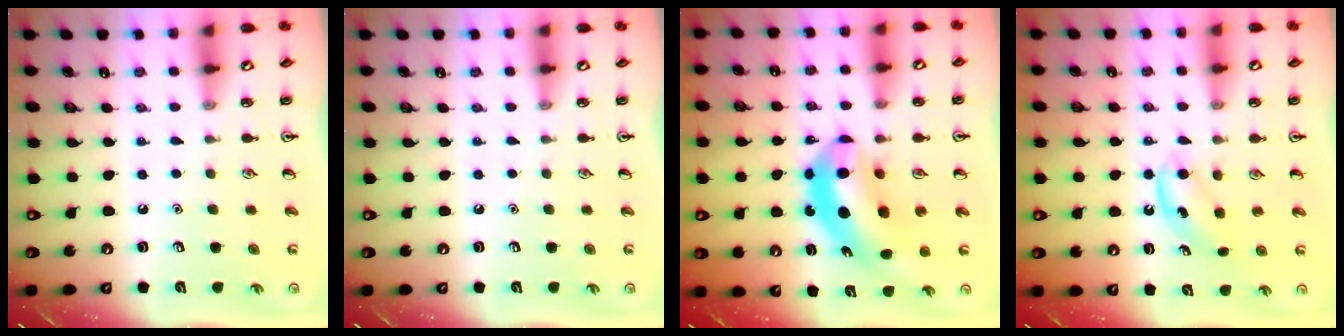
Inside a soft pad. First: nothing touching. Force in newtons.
{"total": 0.0}
{"total": 11.7, "press": 11.1, "slide": 3.7}
{"total": 5.6, "press": 5.4, "slide": 1.4}